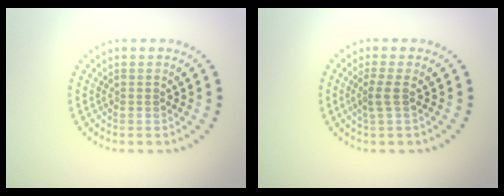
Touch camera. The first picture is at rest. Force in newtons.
{"total": 1.6, "press": 1.2, "slide": 1.0}